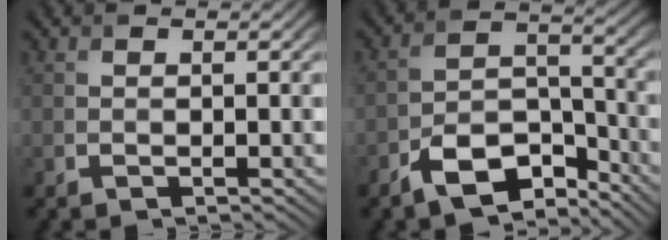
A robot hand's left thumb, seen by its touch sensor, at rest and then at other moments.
{"total": 8.9, "force": [-6.5, 4.0, 4.7], "torque": [-0.076, -0.002, -0.128]}